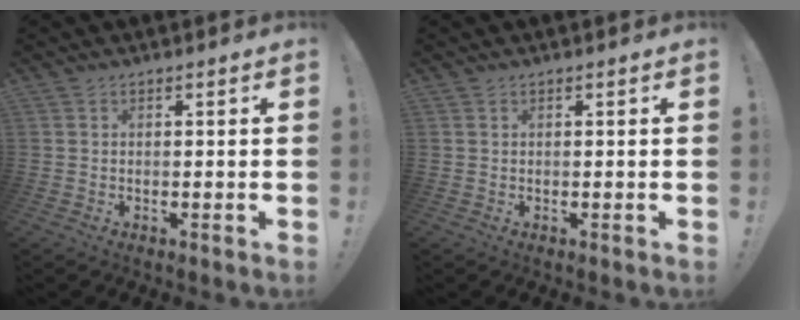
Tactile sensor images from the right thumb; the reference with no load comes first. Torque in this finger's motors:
{"motor_torque": [-0.15, 0.03, -0.13, 0.03, 0.03]}